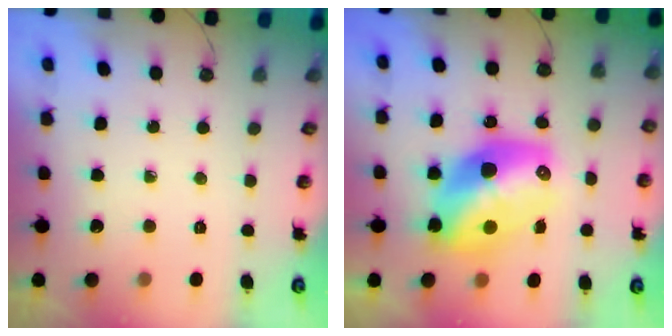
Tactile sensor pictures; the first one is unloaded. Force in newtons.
{"total": 16.6, "press": 16.6, "slide": 1.4}